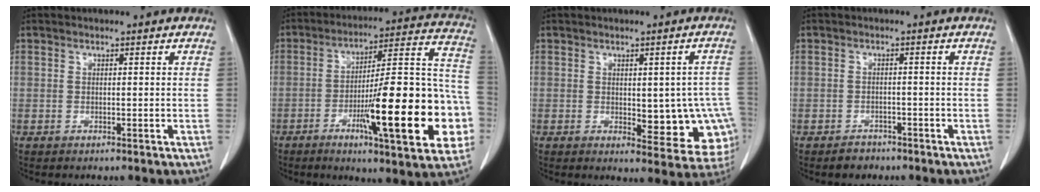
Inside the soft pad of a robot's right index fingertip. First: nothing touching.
{"total": 23.5, "force": [-6.9, 3.7, 22.2], "torque": [-0.262, 0.018, -0.095]}
{"total": 11.7, "force": [-1.8, 5.2, 10.4], "torque": [-0.095, 0.007, -0.009]}
{"total": 2.4, "force": [-1.8, 1.5, 0.3], "torque": [-0.009, 0.005, -0.025]}